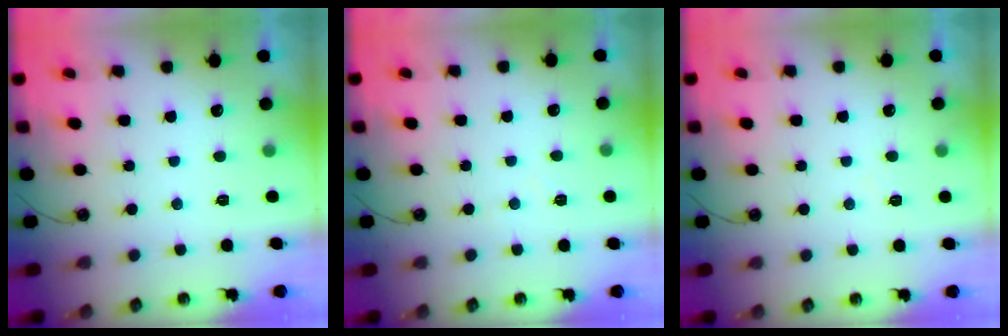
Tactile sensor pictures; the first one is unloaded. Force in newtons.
{"total": 3.6, "press": 3.6, "slide": 0.6}
{"total": 3.5, "press": 3.5, "slide": 0.6}